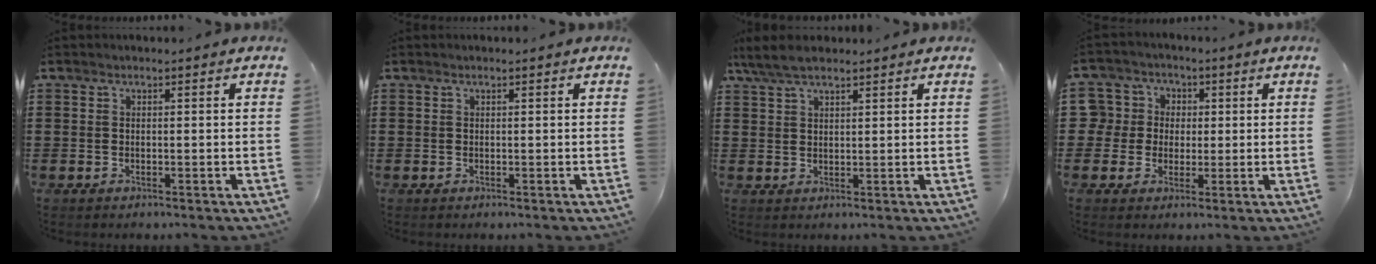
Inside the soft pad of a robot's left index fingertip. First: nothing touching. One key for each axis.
{"total": 0.0}
{"total": 4.4, "fx": 3.2, "fy": 1.3, "fz": 2.7, "tx": -0.061, "ty": 0.004, "tz": 0.060}
{"total": 5.6, "fx": 0.2, "fy": 5.6, "fz": 0.0, "tx": -0.039, "ty": 0.008, "tz": -0.001}